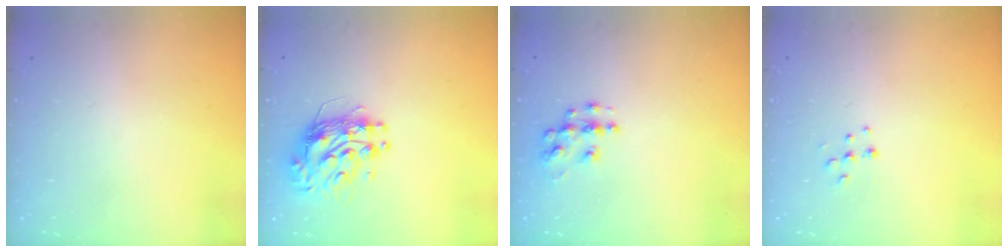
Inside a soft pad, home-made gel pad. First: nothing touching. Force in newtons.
{"total": 9.1, "press": 9.1, "slide": 0.8}
{"total": 7.5, "press": 7.5, "slide": 0.4}
{"total": 6.7, "press": 6.7, "slide": 0.4}